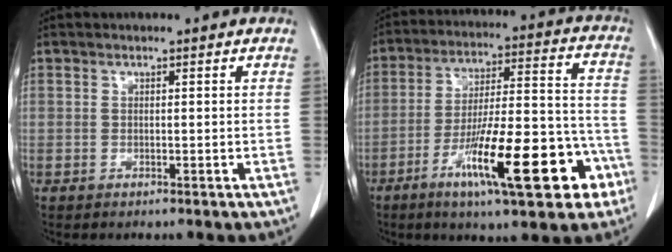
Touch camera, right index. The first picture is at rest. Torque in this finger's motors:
{"motor_torque": [0.88, -0.35, 0.59, 0.13]}